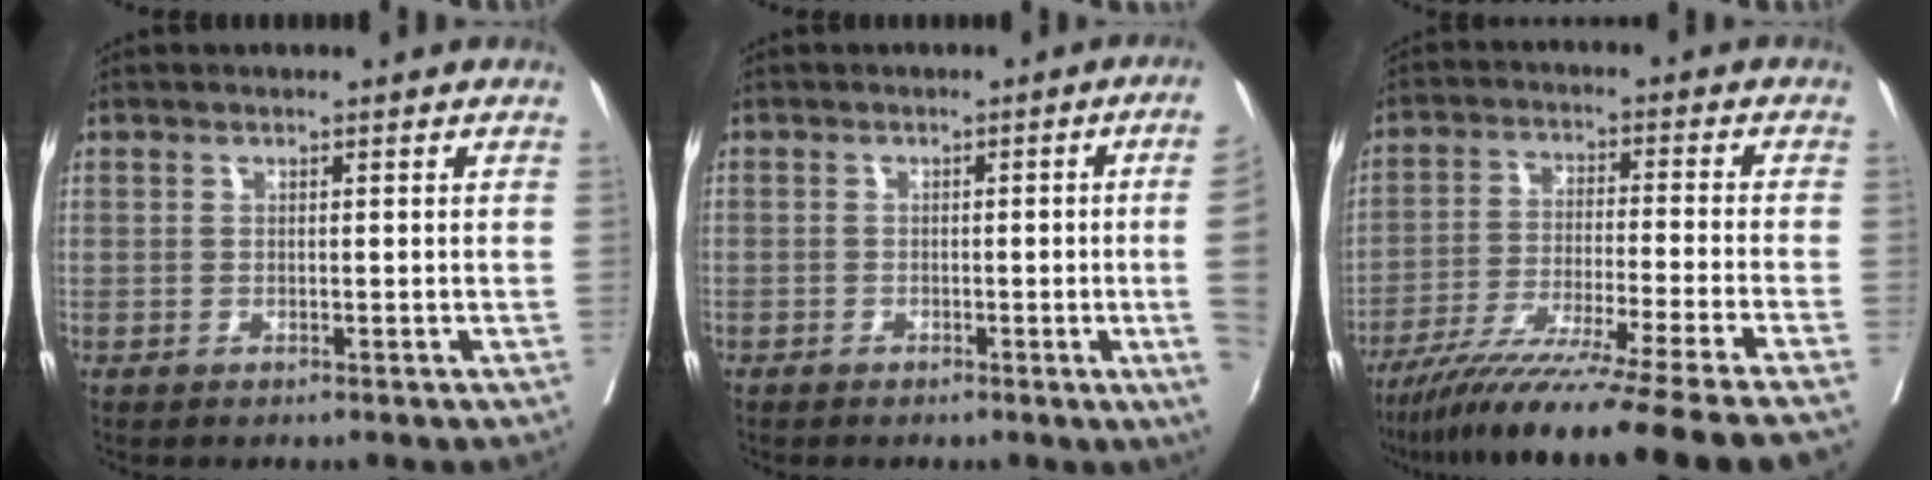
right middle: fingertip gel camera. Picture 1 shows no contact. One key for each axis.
{"total": 7.0, "fx": -1.1, "fy": -2.1, "fz": 6.6, "tx": -0.058, "ty": -0.012, "tz": -0.018}
{"total": 18.4, "fx": -15.2, "fy": -3.1, "fz": 9.9, "tx": -0.143, "ty": -0.059, "tz": -0.245}